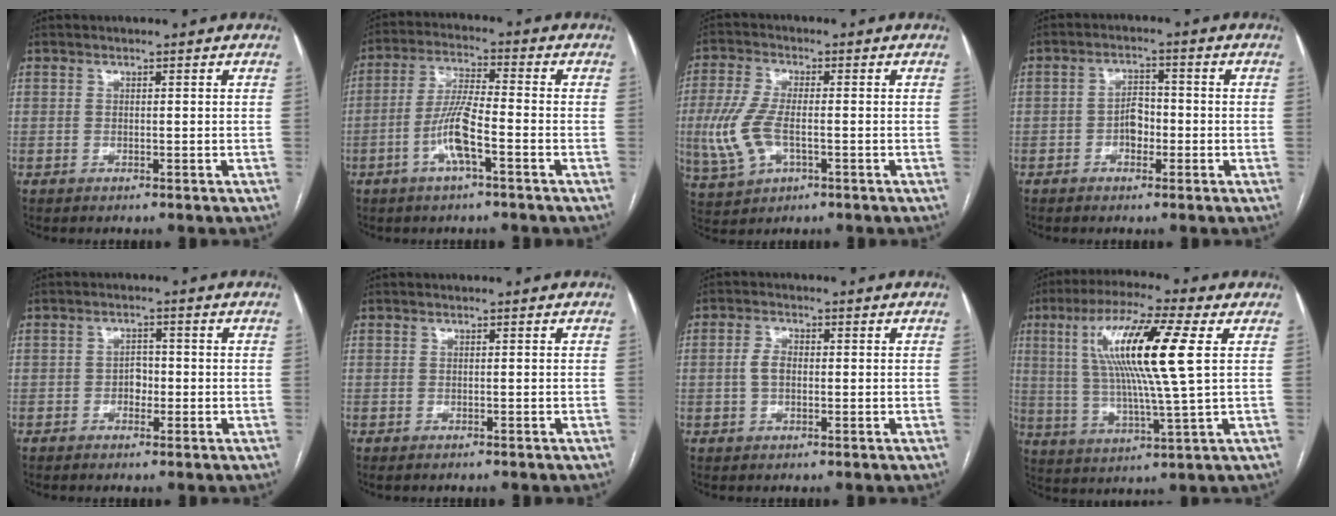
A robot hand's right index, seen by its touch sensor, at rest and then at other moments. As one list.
[{"total": 7.9, "force": [-3.0, 1.0, 7.3], "torque": [-0.151, 0.002, -0.061]}, {"total": 8.6, "force": [-1.5, 4.0, 7.4], "torque": [-0.185, -0.002, -0.025]}, {"total": 3.7, "force": [-1.1, 2.3, 2.6], "torque": [-0.043, 0.011, -0.021]}, {"total": 2.4, "force": [-0.7, 1.7, 1.5], "torque": [-0.018, 0.008, -0.013]}, {"total": 1.6, "force": [-1.4, 0.3, 0.8], "torque": [-0.011, -0.004, -0.016]}, {"total": 3.1, "force": [-0.1, 1.9, 2.5], "torque": [-0.054, 0.010, -0.003]}, {"total": 15.4, "force": [3.8, 0.0, 14.9], "torque": [-0.288, 0.009, 0.062]}]